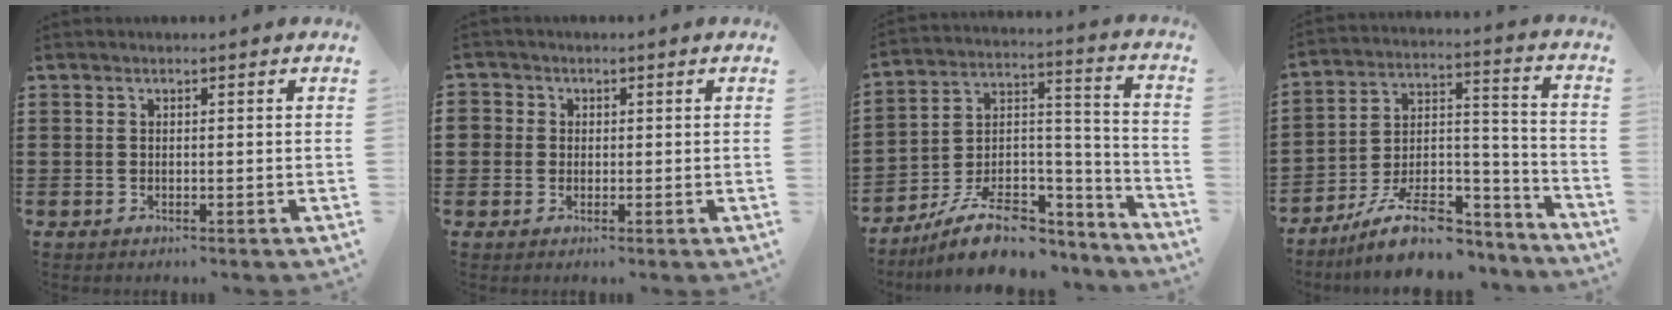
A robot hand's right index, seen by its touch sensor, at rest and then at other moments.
{"total": 1.7, "force": [0.3, 1.7, 0.2], "torque": [-0.012, 0.009, 0.003]}
{"total": 10.7, "force": [-7.8, 5.3, 5.0], "torque": [-0.096, 0.030, -0.141]}
{"total": 11.1, "force": [-8.6, 4.3, 5.5], "torque": [-0.090, 0.035, -0.159]}